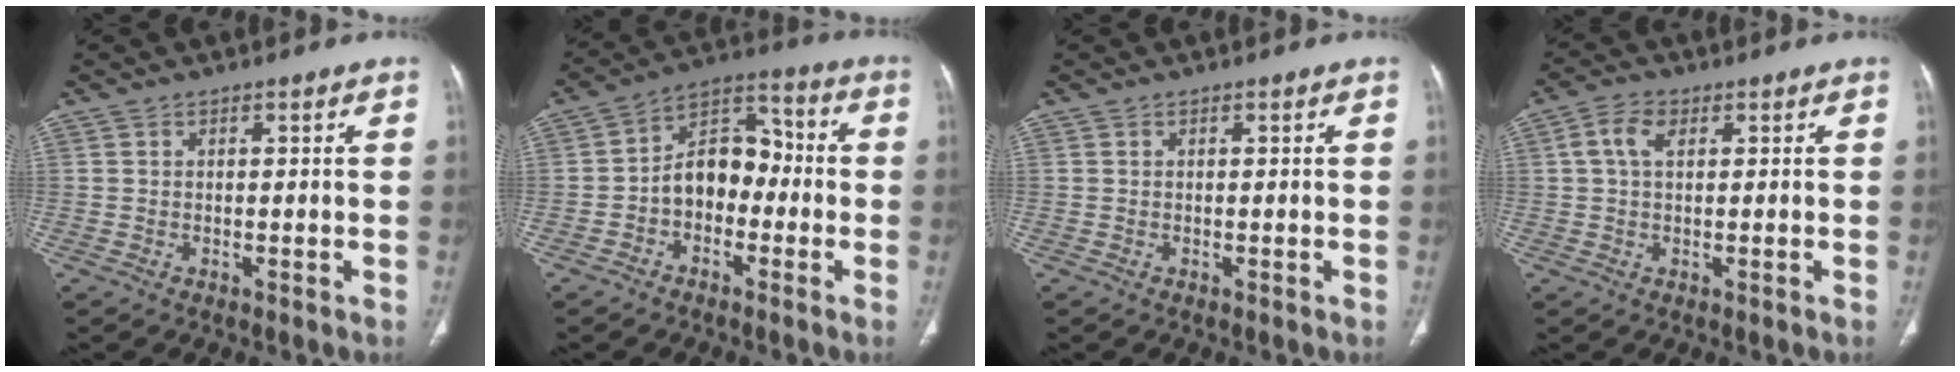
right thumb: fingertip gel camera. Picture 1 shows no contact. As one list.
[{"total": 10.3, "force": [-2.0, 7.5, 6.8], "torque": [-0.078, 0.046, -0.050]}, {"total": 0.0}, {"total": 4.1, "force": [1.1, 2.6, 3.0], "torque": [-0.063, 0.011, 0.018]}]